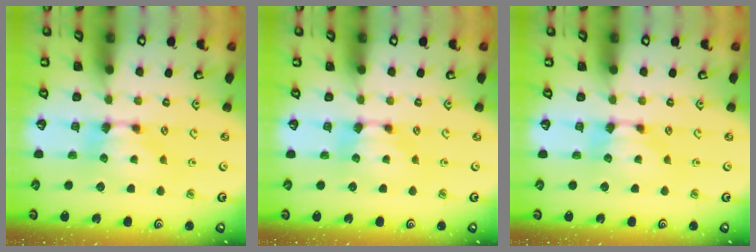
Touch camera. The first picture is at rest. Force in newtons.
{"total": 0.0}
{"total": 0.0}